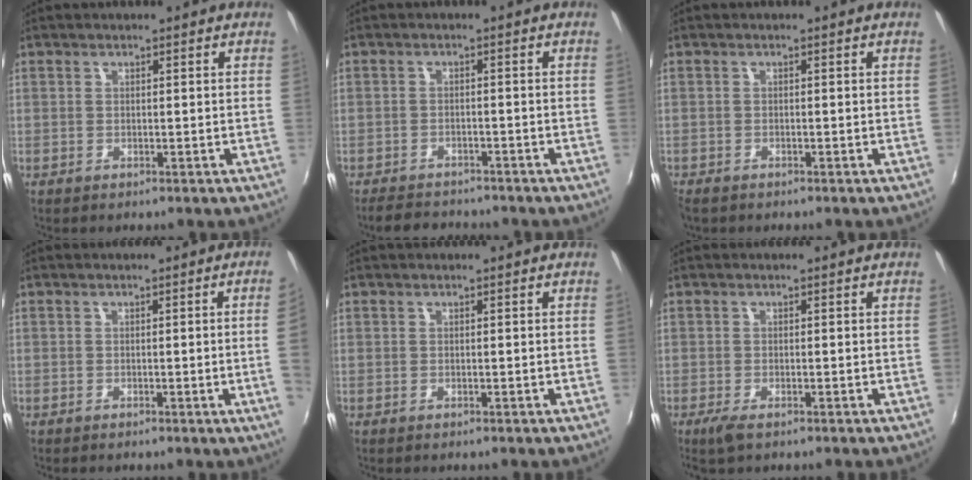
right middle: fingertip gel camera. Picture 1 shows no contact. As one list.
[{"total": 6.0, "force": [-5.4, 2.2, 1.5], "torque": [-0.049, -0.001, -0.084]}, {"total": 1.4, "force": [-1.2, 0.7, 0.3], "torque": [-0.011, -0.005, -0.023]}, {"total": 2.9, "force": [-0.1, -1.5, 2.5], "torque": [-0.040, -0.012, 0.002]}, {"total": 0.0}, {"total": 2.5, "force": [-1.5, 0.6, 1.8], "torque": [-0.038, -0.010, -0.028]}]